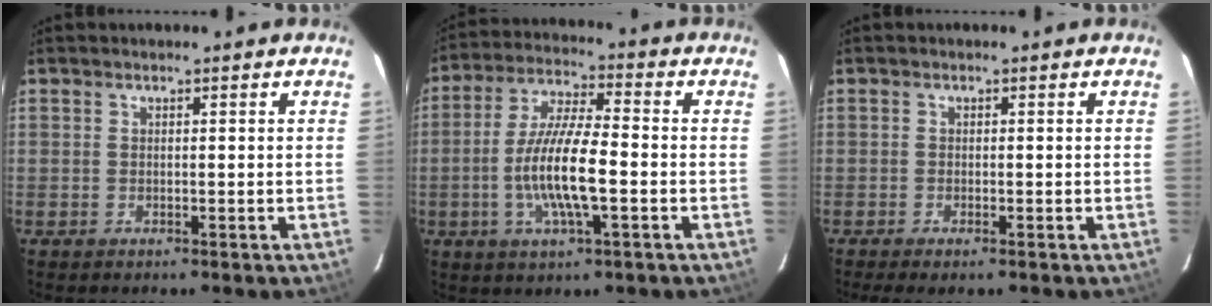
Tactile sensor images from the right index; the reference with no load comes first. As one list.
[{"total": 12.3, "force": [-2.9, 2.5, 11.7], "torque": [-0.234, -0.004, -0.056]}, {"total": 2.3, "force": [-1.7, 0.3, 1.6], "torque": [-0.036, -0.007, -0.031]}]